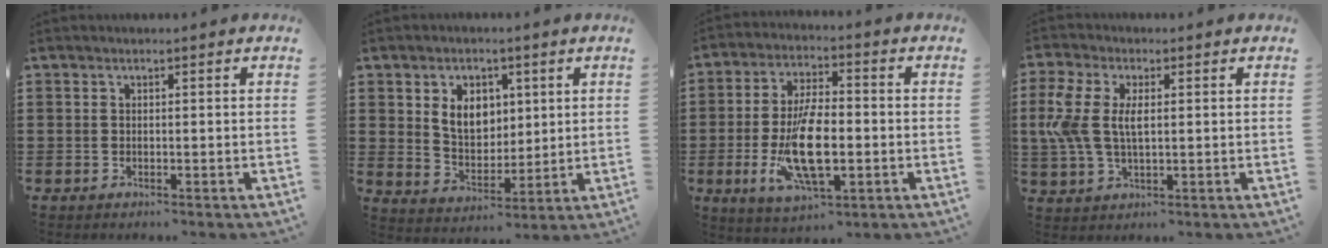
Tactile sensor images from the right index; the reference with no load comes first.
{"total": 6.5, "force": [1.9, 4.8, 4.0], "torque": [-0.080, 0.008, 0.030]}
{"total": 12.5, "force": [-2.4, 5.0, 11.2], "torque": [-0.228, -0.018, -0.043]}
{"total": 7.3, "force": [1.0, 3.6, 6.2], "torque": [-0.152, 0.000, 0.011]}